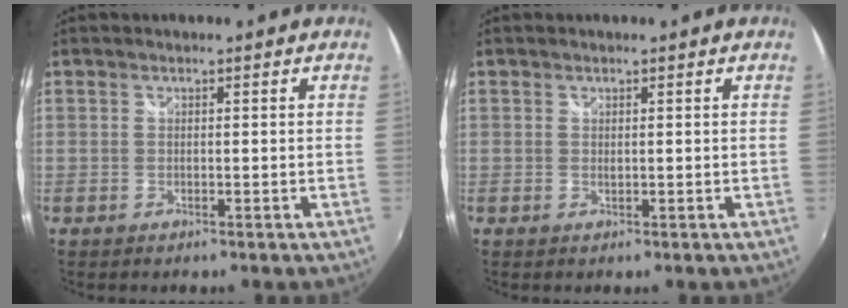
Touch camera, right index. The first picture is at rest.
{"total": 0.0}